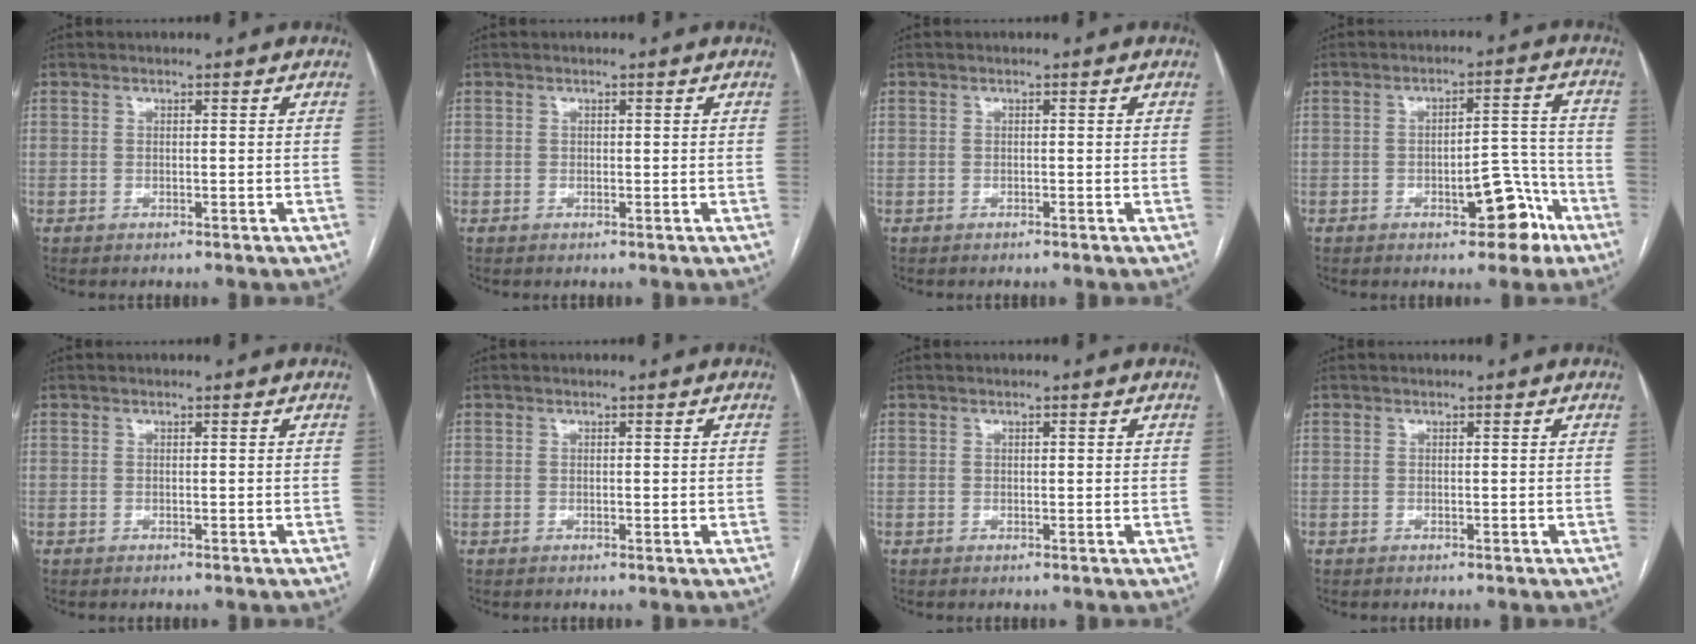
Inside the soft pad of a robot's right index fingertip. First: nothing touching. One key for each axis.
{"total": 0.0}
{"total": 0.0}
{"total": 8.1, "fx": -4.4, "fy": 3.0, "fz": 6.1, "tx": -0.070, "ty": 0.022, "tz": -0.056}
{"total": 0.0}
{"total": 0.7, "fx": 0.0, "fy": 0.3, "fz": 0.7, "tx": -0.011, "ty": -0.001, "tz": 0.001}
{"total": 0.7, "fx": 0.3, "fy": 0.2, "fz": 0.6, "tx": -0.008, "ty": 0.001, "tz": 0.003}
{"total": 0.0}